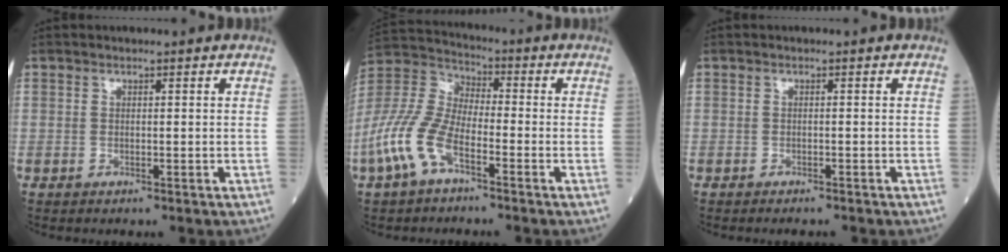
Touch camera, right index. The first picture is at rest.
{"total": 11.2, "force": [-5.4, 4.6, 8.7], "torque": [-0.218, 0.004, -0.112]}
{"total": 1.8, "force": [-1.7, 0.4, 0.6], "torque": [-0.007, -0.003, -0.019]}